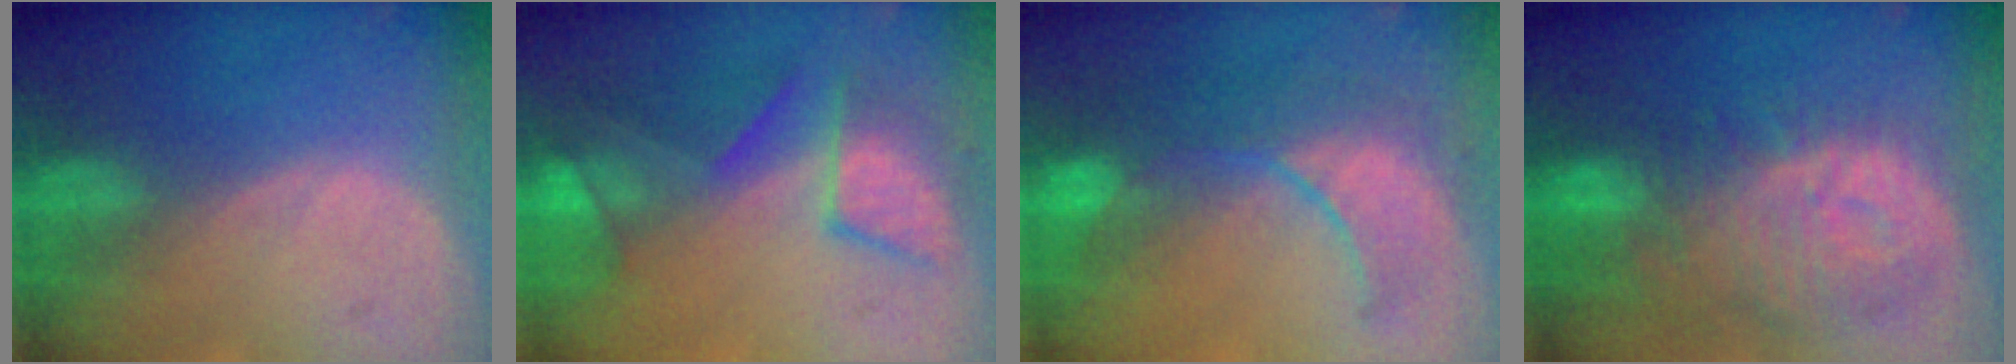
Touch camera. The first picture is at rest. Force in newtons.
{"total": 8.8, "press": 8.2, "slide": 3.2}
{"total": 10.3, "press": 9.0, "slide": 5.0}
{"total": 12.2, "press": 10.9, "slide": 5.4}